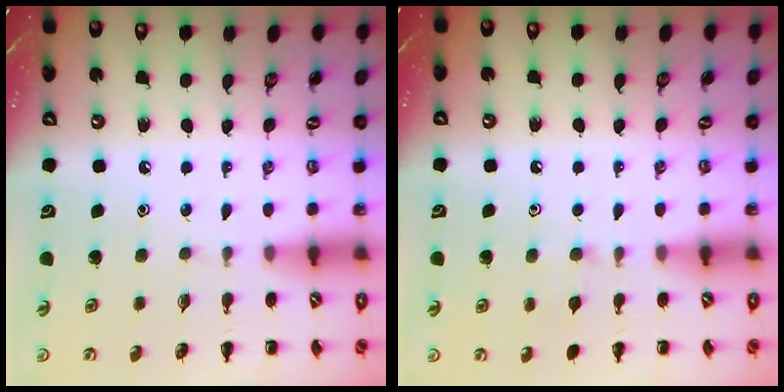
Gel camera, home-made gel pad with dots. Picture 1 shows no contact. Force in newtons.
{"total": 5.5, "press": 5.1, "slide": 2.0}